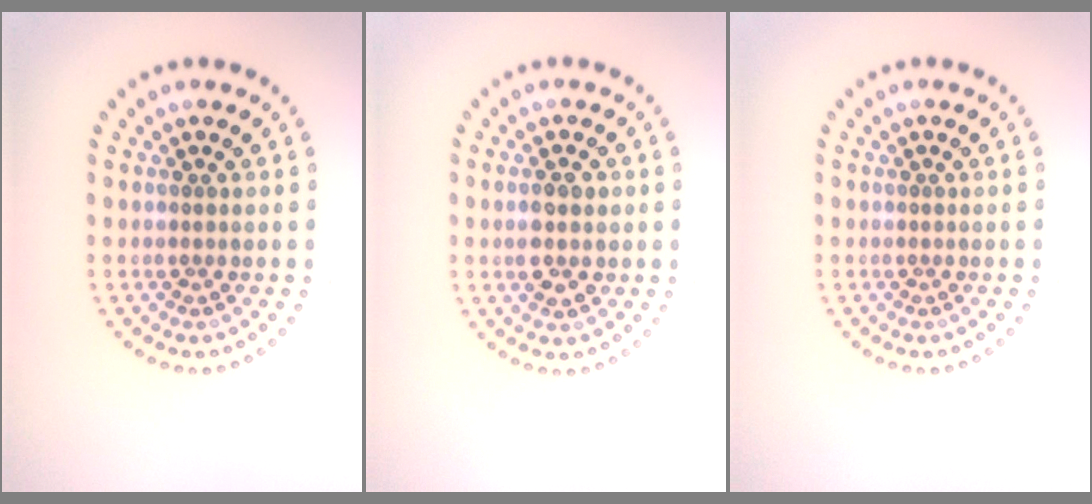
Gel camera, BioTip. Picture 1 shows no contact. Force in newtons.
{"total": 3.0, "press": 3.0, "slide": 0.2}
{"total": 0.0}